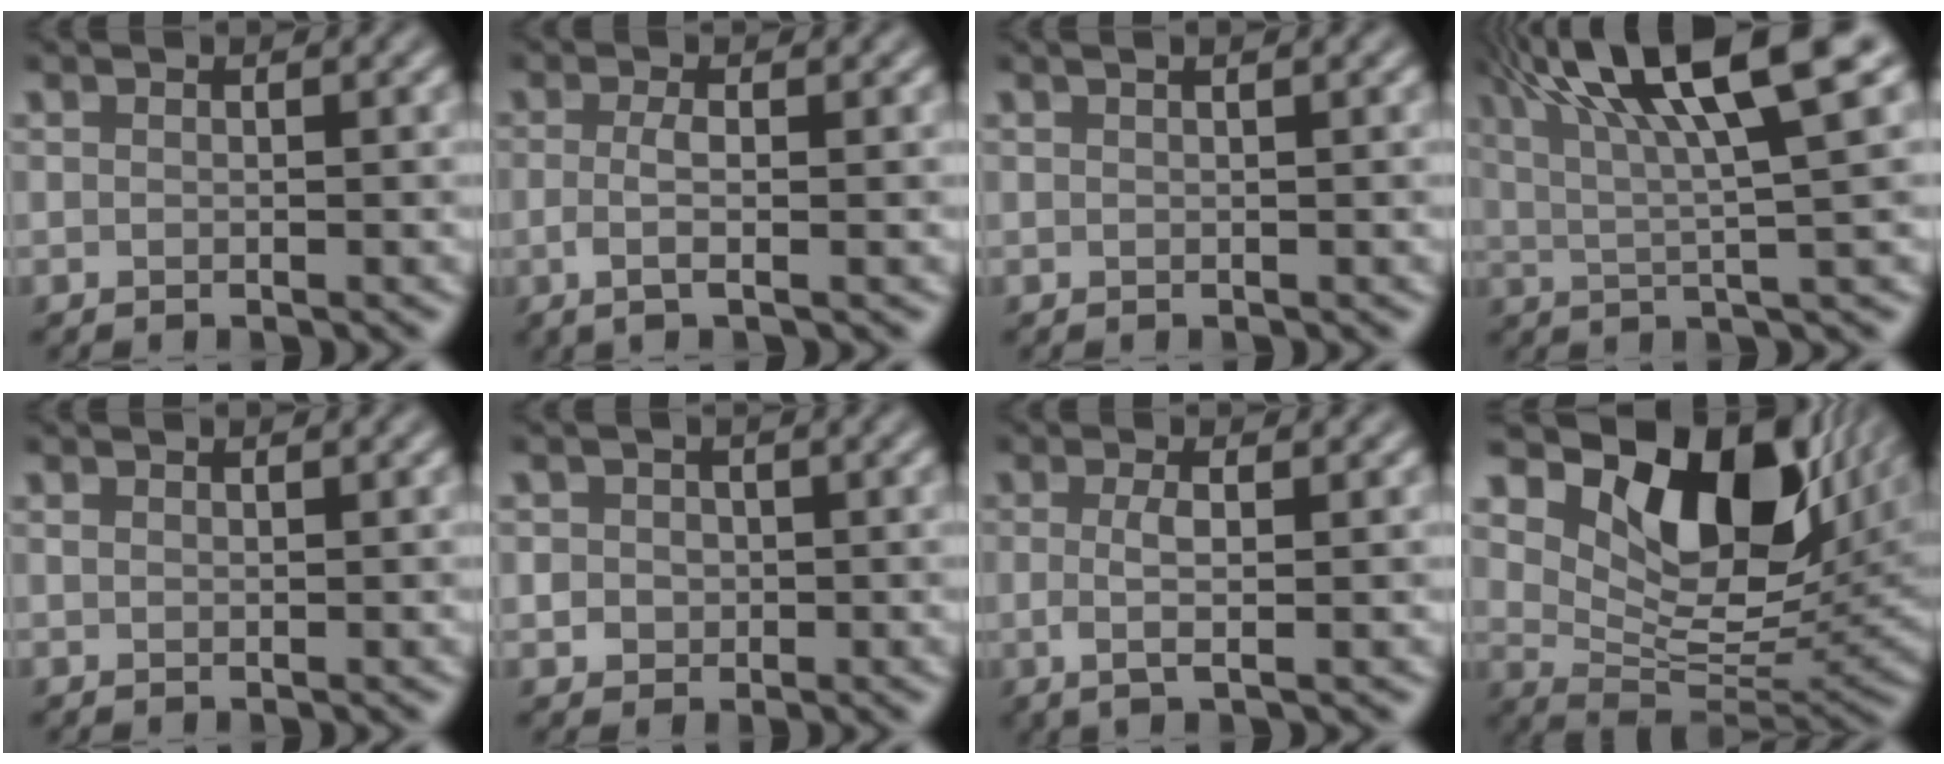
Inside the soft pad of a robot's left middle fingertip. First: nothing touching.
{"total": 2.3, "force": [-0.4, 0.6, 2.2], "torque": [-0.043, -0.007, -0.009]}
{"total": 1.7, "force": [1.0, 0.8, 1.2], "torque": [-0.001, -0.002, -0.005]}
{"total": 11.6, "force": [5.5, 2.2, 10.0], "torque": [-0.143, 0.022, 0.087]}
{"total": 0.0}
{"total": 1.8, "force": [-0.1, 1.7, 0.5], "torque": [-0.001, -0.001, -0.002]}
{"total": 2.6, "force": [-0.1, 0.6, 2.5], "torque": [-0.049, -0.005, -0.004]}
{"total": 11.4, "force": [5.9, 6.4, 7.3], "torque": [-0.116, -0.009, 0.104]}